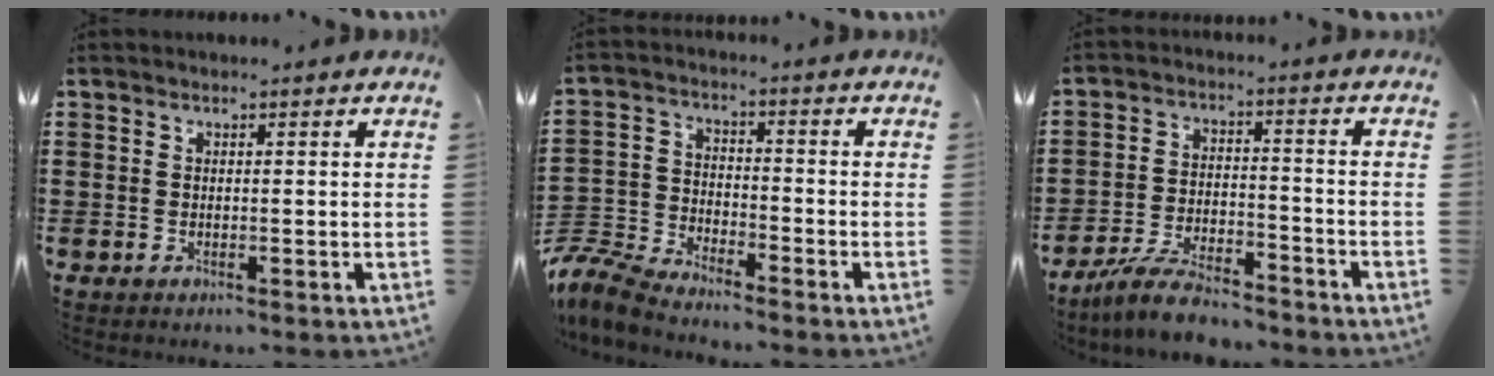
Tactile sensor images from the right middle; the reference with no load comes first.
{"total": 7.6, "force": [-7.3, 1.1, 1.7], "torque": [-0.059, 0.004, -0.151]}
{"total": 6.7, "force": [-6.1, 1.1, 2.5], "torque": [-0.058, 0.002, -0.120]}